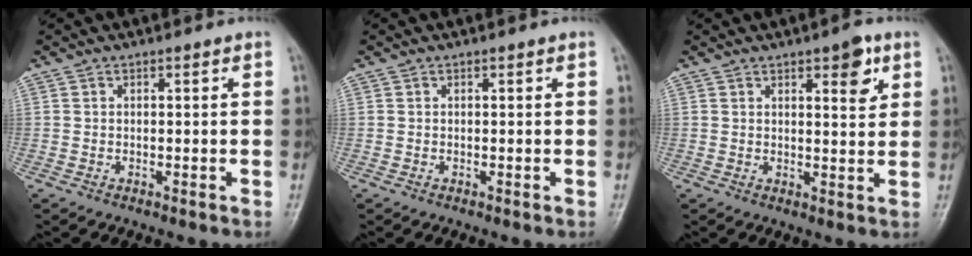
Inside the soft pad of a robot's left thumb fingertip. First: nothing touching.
{"total": 0.0}
{"total": 6.0, "force": [3.0, 2.2, 4.7], "torque": [-0.048, -0.014, 0.038]}